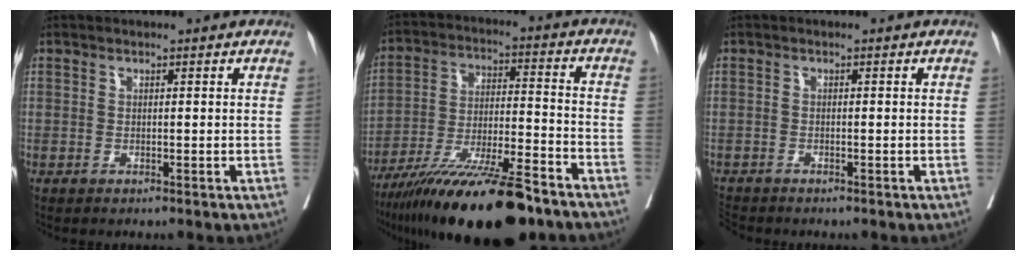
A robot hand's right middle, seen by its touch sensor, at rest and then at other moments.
{"total": 20.2, "force": [-15.4, 2.6, 12.8], "torque": [-0.188, -0.023, -0.261]}
{"total": 2.2, "force": [-2.1, 0.6, 0.0], "torque": [0.001, -0.008, -0.039]}